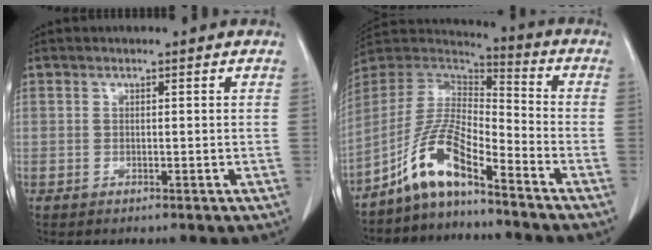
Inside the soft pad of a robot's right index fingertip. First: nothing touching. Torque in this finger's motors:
{"motor_torque": [1.11, -1.02, 0.36, 0.21]}